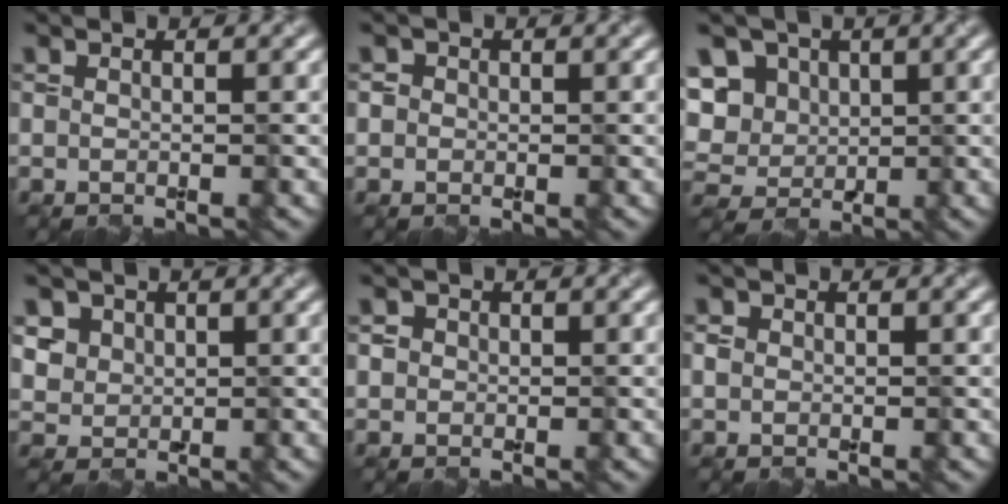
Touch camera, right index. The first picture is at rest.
{"total": 1.1, "force": [0.2, 1.1, 0.2], "torque": [0.006, 0.001, -0.001]}
{"total": 8.3, "force": [2.5, 6.9, 3.9], "torque": [-0.072, 0.020, 0.025]}
{"total": 3.6, "force": [1.7, 2.9, 1.3], "torque": [-0.044, 0.001, 0.042]}
{"total": 1.3, "force": [0.4, 1.2, 0.3], "torque": [0.003, 0.002, 0.006]}
{"total": 0.9, "force": [0.1, 0.9, 0.2], "torque": [-0.001, 0.001, -0.001]}